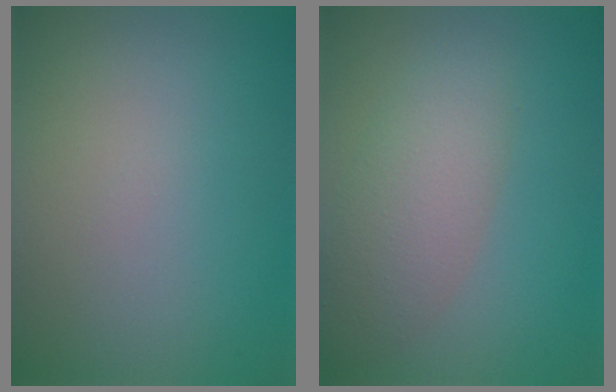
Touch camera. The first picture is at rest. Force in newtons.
{"total": 4.4, "press": 4.4, "slide": 0.1}